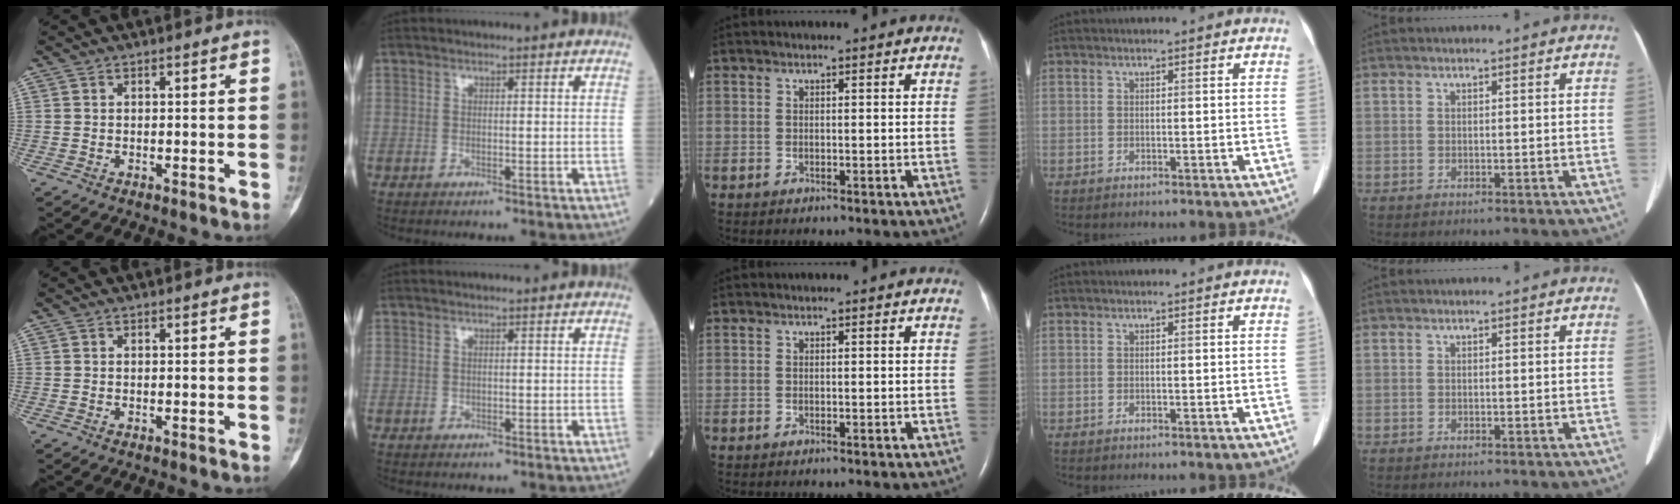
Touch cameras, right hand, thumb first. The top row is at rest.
{}